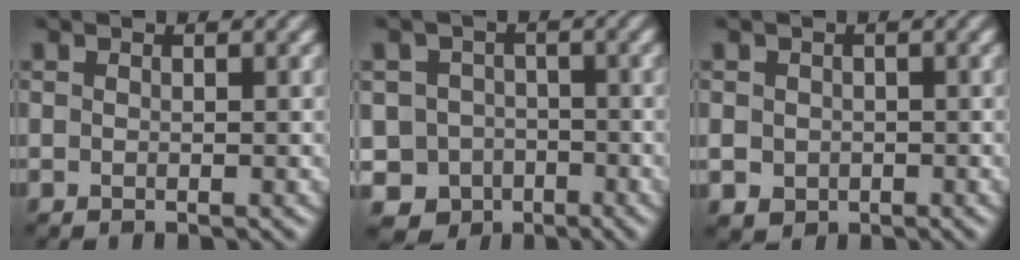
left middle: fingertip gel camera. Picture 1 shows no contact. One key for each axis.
{"total": 7.3, "fx": -4.6, "fy": 5.6, "fz": 1.3, "tx": -0.001, "ty": -0.012, "tz": -0.083}
{"total": 1.8, "fx": -0.5, "fy": 1.6, "fz": 0.4, "tx": -0.007, "ty": -0.008, "tz": -0.003}